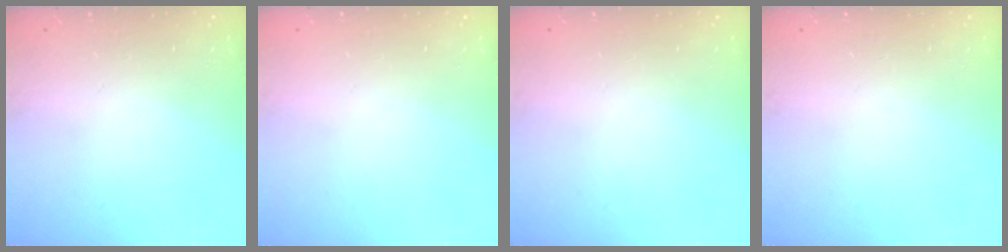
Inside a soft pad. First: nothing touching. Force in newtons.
{"total": 0.0}
{"total": 0.0}
{"total": 0.0}